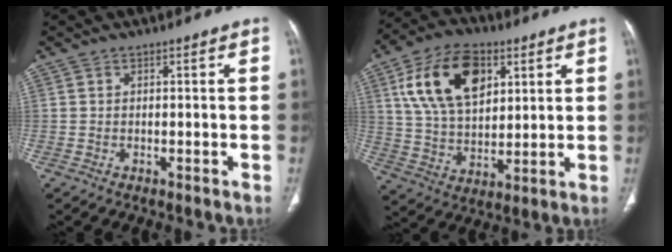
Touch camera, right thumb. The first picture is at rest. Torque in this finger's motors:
{"motor_torque": [-0.88, 0.85, 0.54, 0.19, 0.04]}